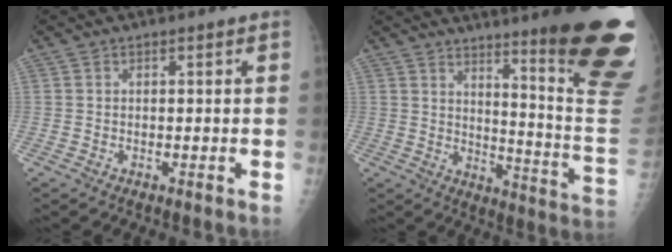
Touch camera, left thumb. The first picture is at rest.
{"total": 23.5, "force": [14.3, 2.4, 18.5], "torque": [-0.193, -0.097, 0.193]}